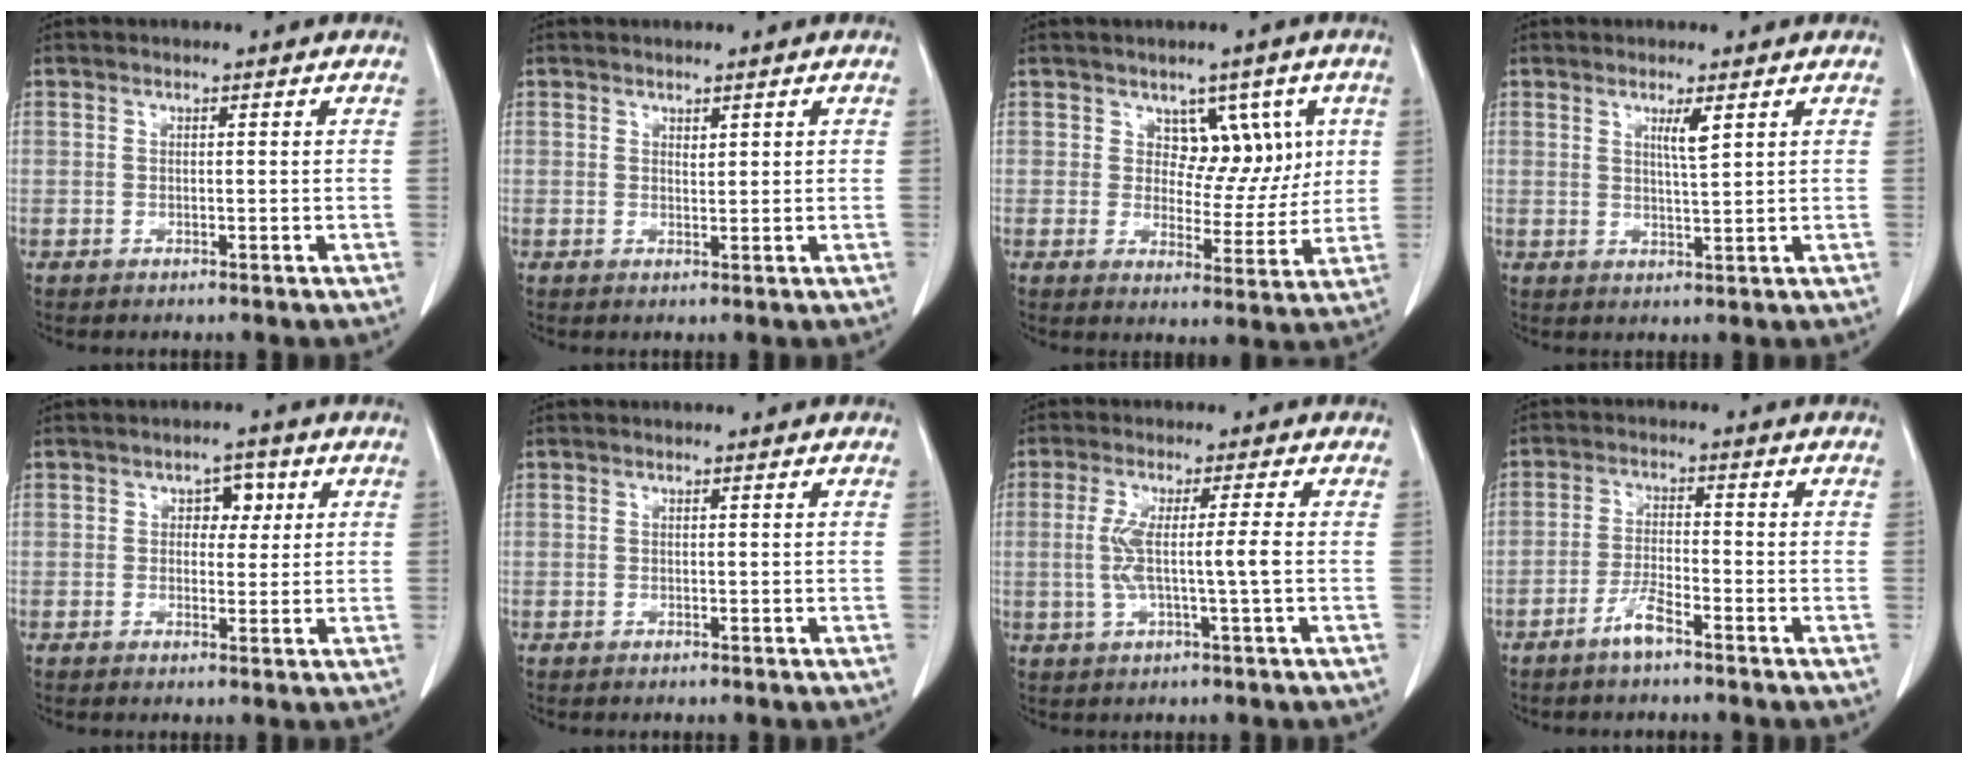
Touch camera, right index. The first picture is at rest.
{"total": 0.8, "force": [0.5, 0.3, 0.5], "torque": [-0.007, -0.004, 0.009]}
{"total": 6.6, "force": [2.6, 4.6, 3.9], "torque": [-0.030, 0.008, 0.040]}
{"total": 2.8, "force": [1.3, -0.1, 2.4], "torque": [-0.046, -0.004, 0.025]}
{"total": 3.4, "force": [1.0, 2.2, 2.3], "torque": [-0.026, 0.009, 0.013]}
{"total": 0.0}
{"total": 6.0, "force": [-0.4, -0.5, 6.0], "torque": [-0.121, 0.001, -0.006]}
{"total": 4.0, "force": [-2.9, 0.4, 2.7], "torque": [-0.057, -0.001, -0.058]}